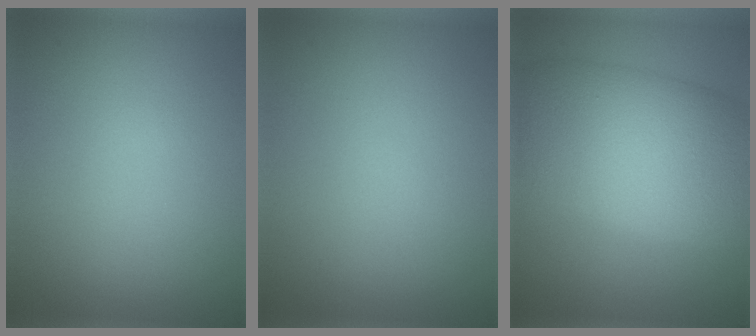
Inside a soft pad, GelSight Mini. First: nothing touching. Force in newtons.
{"total": 0.0}
{"total": 12.0, "press": 12.0, "slide": 0.5}